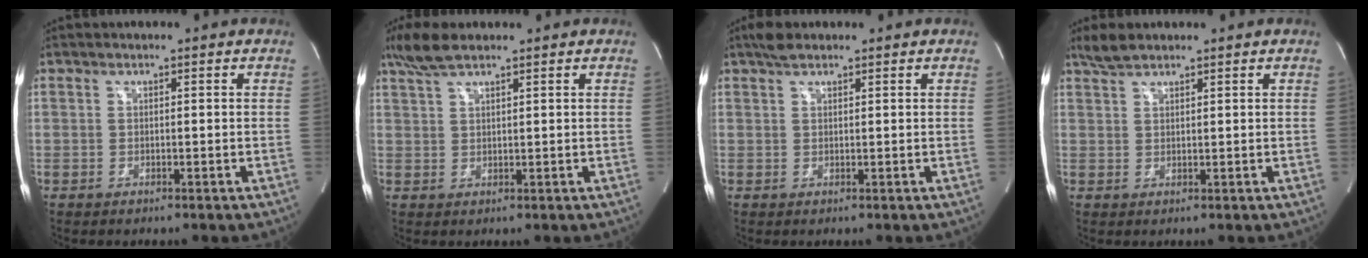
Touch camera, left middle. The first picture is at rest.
{"total": 4.7, "force": [3.7, 0.8, 2.9], "torque": [-0.068, 0.018, 0.076]}
{"total": 2.6, "force": [2.0, 0.9, 1.3], "torque": [-0.029, 0.016, 0.037]}
{"total": 2.8, "force": [2.5, 0.6, 1.2], "torque": [-0.031, 0.012, 0.053]}